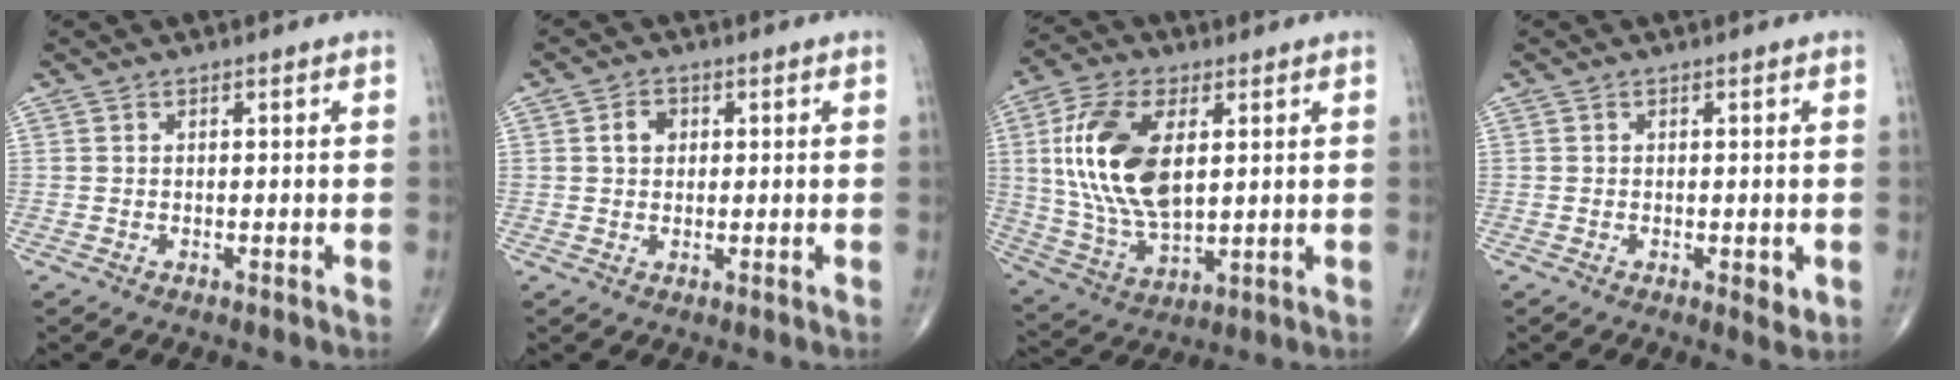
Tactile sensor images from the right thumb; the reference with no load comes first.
{"total": 3.3, "force": [0.8, 2.6, 1.9], "torque": [-0.021, 0.004, 0.013]}
{"total": 17.6, "force": [3.6, 9.1, 14.6], "torque": [-0.289, -0.010, 0.074]}
{"total": 2.3, "force": [-0.4, 1.1, 1.9], "torque": [-0.020, -0.005, -0.007]}